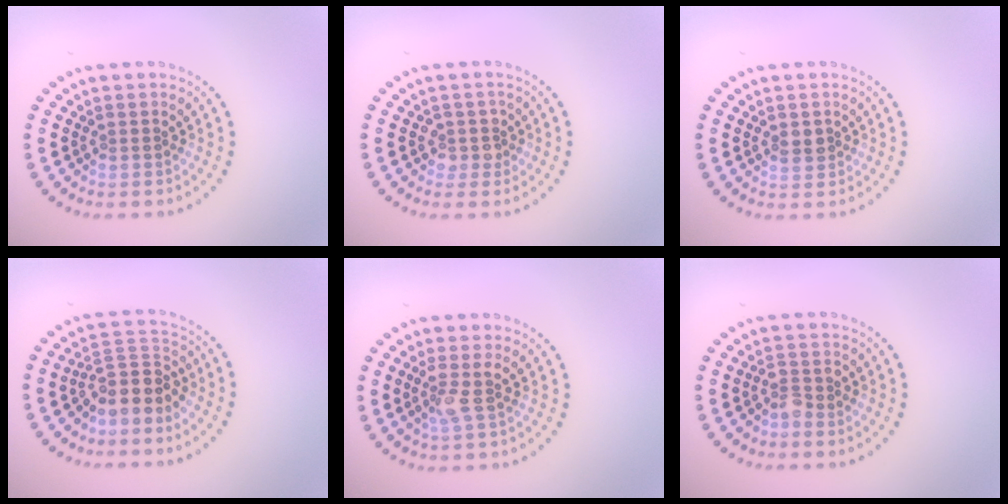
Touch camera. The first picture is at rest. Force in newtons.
{"total": 1.6, "press": 1.4, "slide": 0.8}
{"total": 1.3, "press": 1.2, "slide": 0.4}
{"total": 4.0, "press": 3.3, "slide": 2.3}
{"total": 1.9, "press": 1.5, "slide": 1.2}
{"total": 1.6, "press": 1.4, "slide": 0.9}